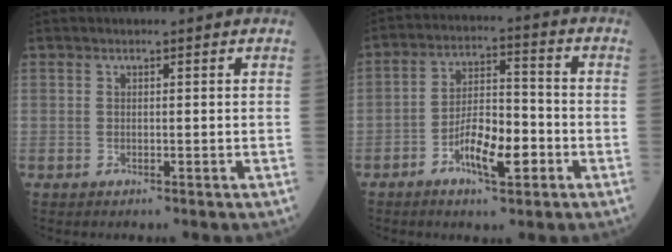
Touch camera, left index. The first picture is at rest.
{"total": 8.9, "force": [-3.9, 2.9, 7.4], "torque": [-0.139, 0.009, -0.068]}